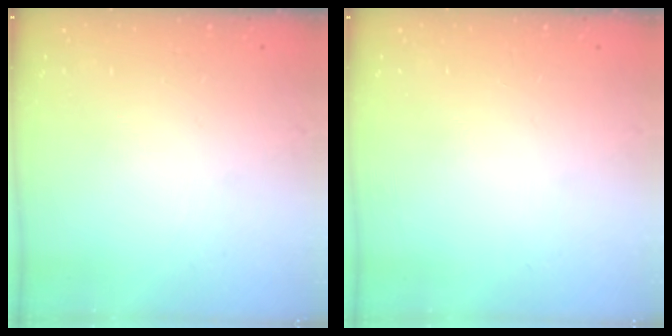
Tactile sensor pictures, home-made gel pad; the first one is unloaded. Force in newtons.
{"total": 0.0}